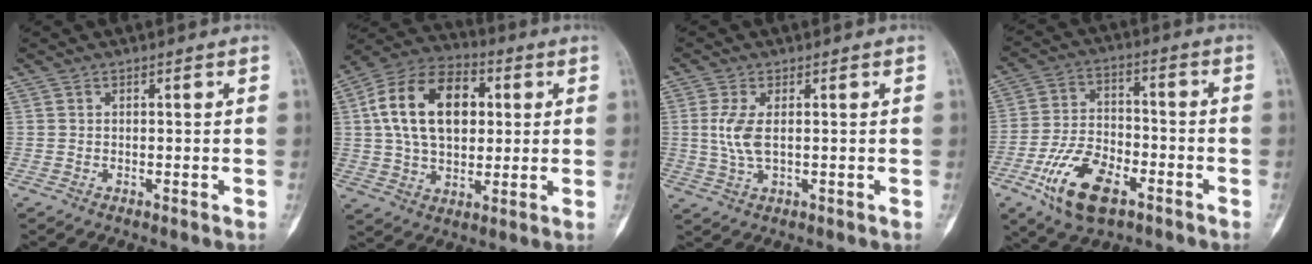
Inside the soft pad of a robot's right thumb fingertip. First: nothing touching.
{"total": 18.4, "force": [3.6, 11.8, 13.6], "torque": [-0.211, 0.015, 0.058]}
{"total": 4.7, "force": [0.6, 2.3, 4.1], "torque": [-0.105, -0.003, 0.014]}
{"total": 13.9, "force": [-6.9, 7.1, 9.7], "torque": [-0.169, 0.024, -0.125]}